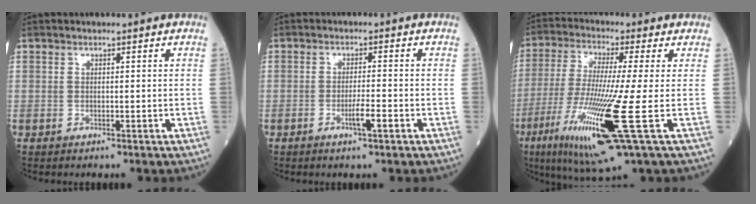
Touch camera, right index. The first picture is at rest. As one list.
[{"total": 2.9, "force": [-1.3, 0.0, 2.6], "torque": [-0.046, -0.001, -0.022]}, {"total": 16.1, "force": [-5.3, -0.5, 15.2], "torque": [-0.318, -0.043, -0.101]}]